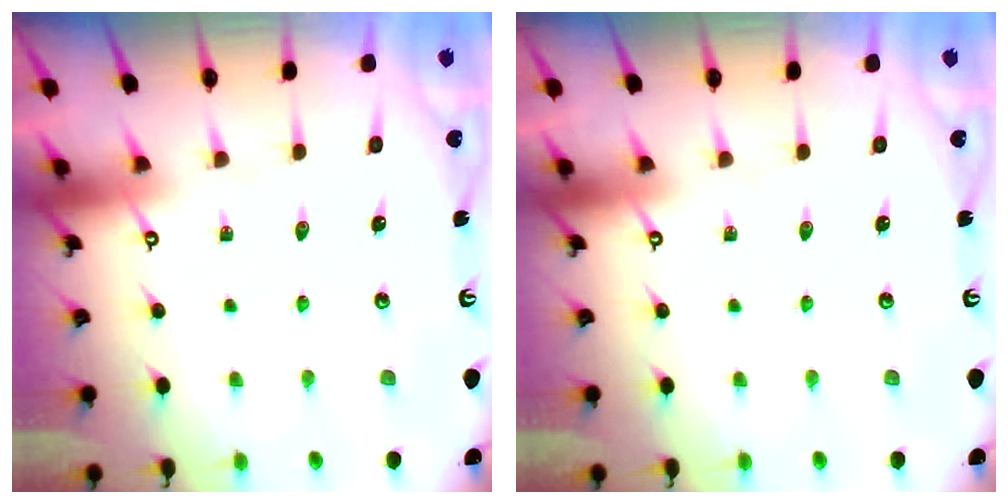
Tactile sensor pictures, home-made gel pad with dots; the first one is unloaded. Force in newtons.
{"total": 0.0}